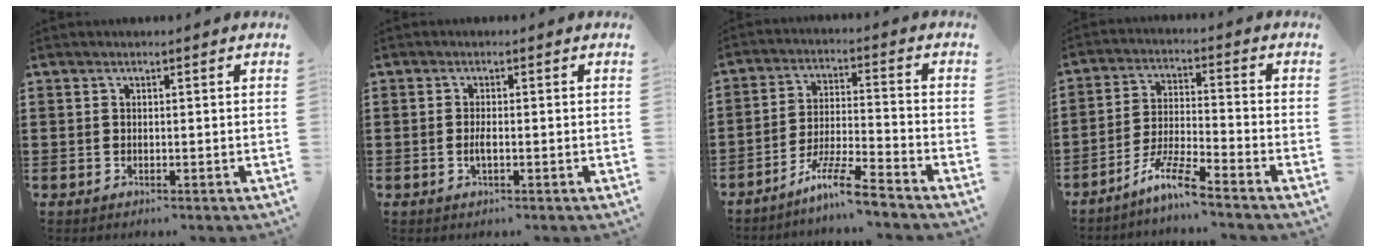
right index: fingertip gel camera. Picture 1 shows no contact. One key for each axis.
{"total": 1.6, "fx": -0.4, "fy": 0.3, "fz": 1.5, "tx": -0.036, "ty": -0.003, "tz": -0.009}
{"total": 7.9, "fx": -6.5, "fy": -0.1, "fz": 4.4, "tx": -0.100, "ty": -0.009, "tz": -0.129}
{"total": 7.3, "fx": -6.0, "fy": 0.0, "fz": 4.2, "tx": -0.096, "ty": -0.009, "tz": -0.119}